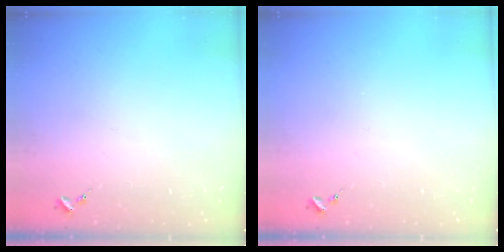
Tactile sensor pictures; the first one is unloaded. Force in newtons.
{"total": 0.0}